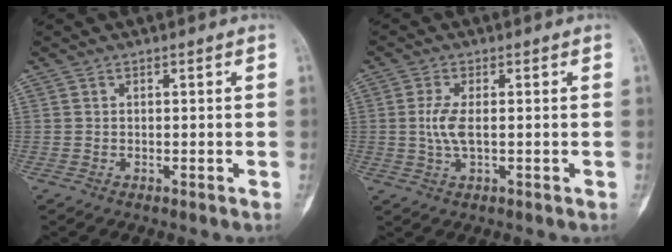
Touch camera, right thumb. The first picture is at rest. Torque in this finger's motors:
{"motor_torque": [0.83, 0.05, 0.31, -0.33, 0.10]}